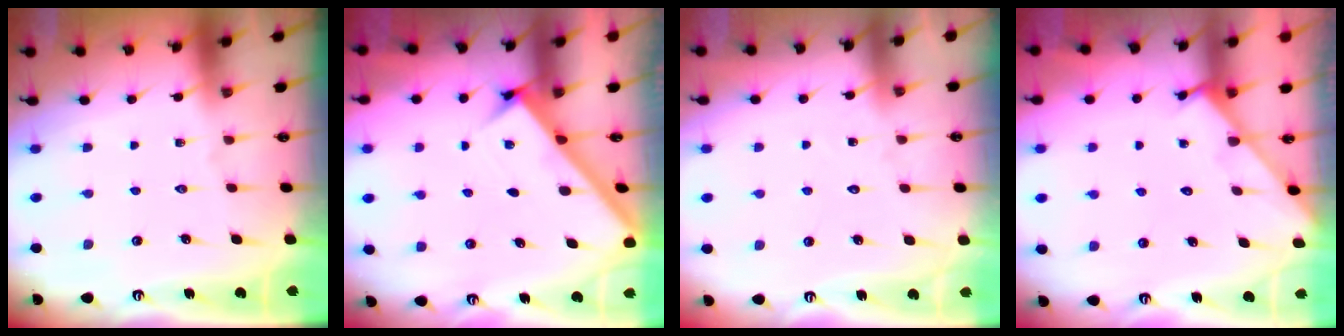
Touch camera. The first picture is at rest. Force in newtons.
{"total": 2.8, "press": 2.8, "slide": 0.4}
{"total": 5.8, "press": 5.8, "slide": 0.6}
{"total": 1.2, "press": 1.2, "slide": 0.1}